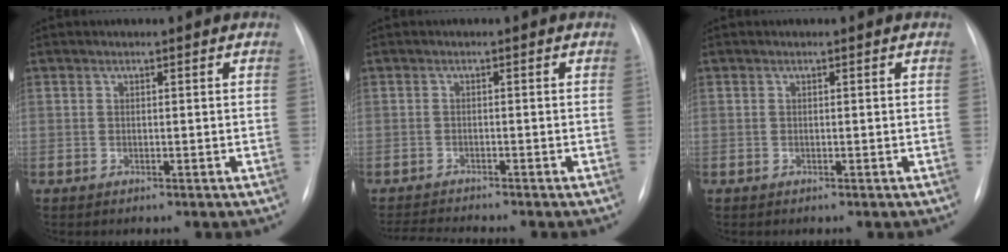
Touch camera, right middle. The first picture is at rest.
{"total": 4.3, "force": [-4.1, -0.8, 1.1], "torque": [-0.020, -0.018, -0.068]}
{"total": 0.0}